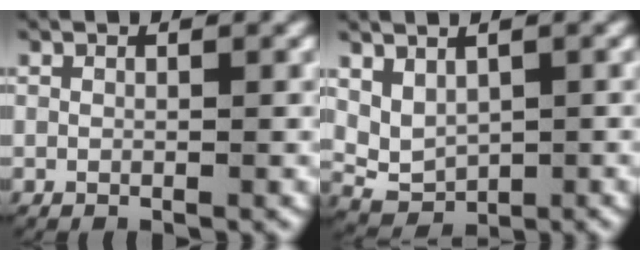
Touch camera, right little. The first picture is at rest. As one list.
[{"total": 5.8, "force": [0.5, 5.0, 2.9], "torque": [-0.076, -0.021, 0.016]}]